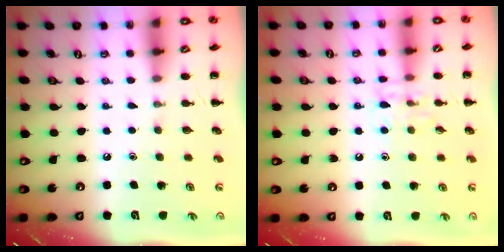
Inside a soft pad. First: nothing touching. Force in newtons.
{"total": 7.7, "press": 7.7, "slide": 0.8}